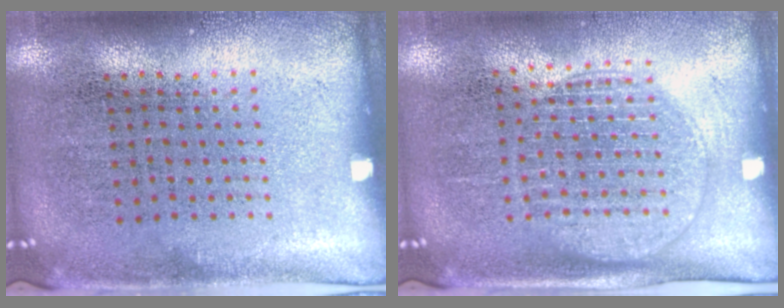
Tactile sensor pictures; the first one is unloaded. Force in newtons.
{"total": 1.6, "press": 1.4, "slide": 0.8}